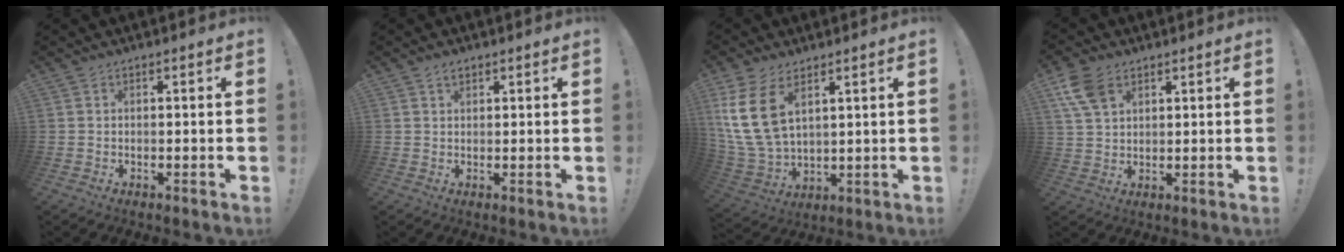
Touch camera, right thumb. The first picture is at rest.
{"total": 1.7, "force": [1.1, 0.9, 0.9], "torque": [-0.010, -0.001, 0.019]}
{"total": 13.2, "force": [6.2, 7.5, 9.0], "torque": [-0.197, -0.026, 0.119]}
{"total": 8.7, "force": [4.4, 5.4, 5.2], "torque": [-0.106, -0.004, 0.089]}